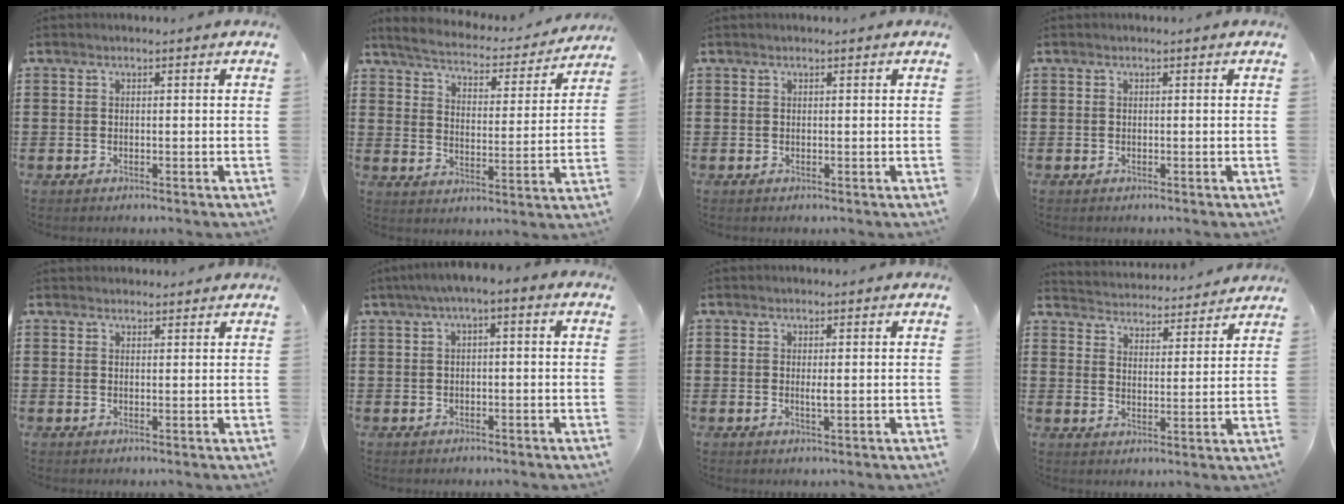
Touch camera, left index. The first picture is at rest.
{"total": 3.7, "force": [3.6, 0.1, 0.7], "torque": [-0.038, -0.029, 0.055]}
{"total": 0.0}
{"total": 0.0}
{"total": 1.6, "force": [1.5, 0.4, 0.0], "torque": [-0.003, 0.002, 0.031]}
{"total": 2.4, "force": [-1.4, 0.5, 1.9], "torque": [-0.037, 0.000, -0.032]}
{"total": 1.3, "force": [0.2, 0.1, 1.3], "torque": [-0.025, -0.003, 0.003]}
{"total": 3.9, "force": [3.9, -0.2, -0.5], "torque": [-0.014, -0.034, 0.063]}